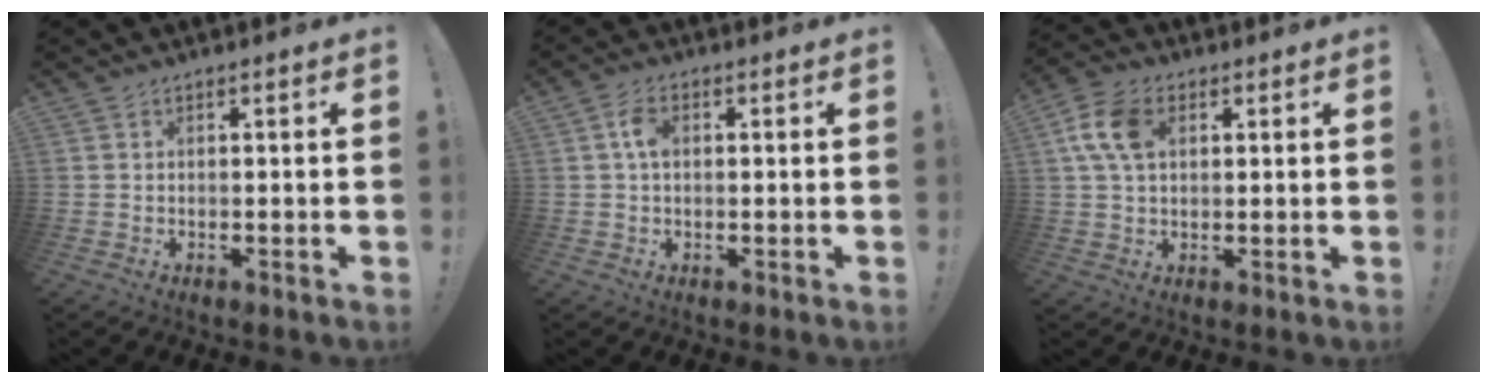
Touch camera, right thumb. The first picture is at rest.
{"total": 4.6, "force": [0.8, 2.8, 3.6], "torque": [-0.059, 0.006, 0.014]}
{"total": 10.2, "force": [2.6, 6.7, 7.2], "torque": [-0.139, 0.011, 0.053]}